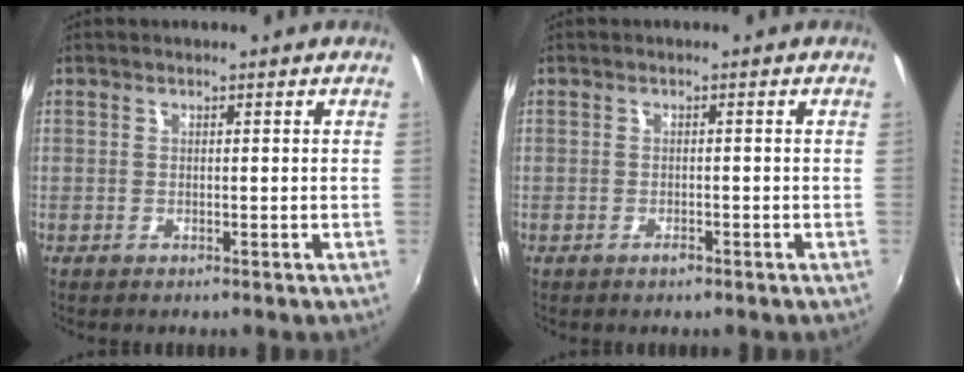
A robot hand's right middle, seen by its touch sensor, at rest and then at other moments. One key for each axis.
{"total": 1.0, "fx": -0.8, "fy": 0.4, "fz": 0.4, "tx": -0.007, "ty": -0.002, "tz": -0.015}